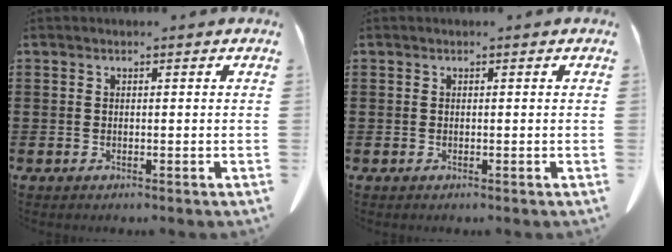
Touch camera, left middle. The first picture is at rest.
{"total": 0.0}